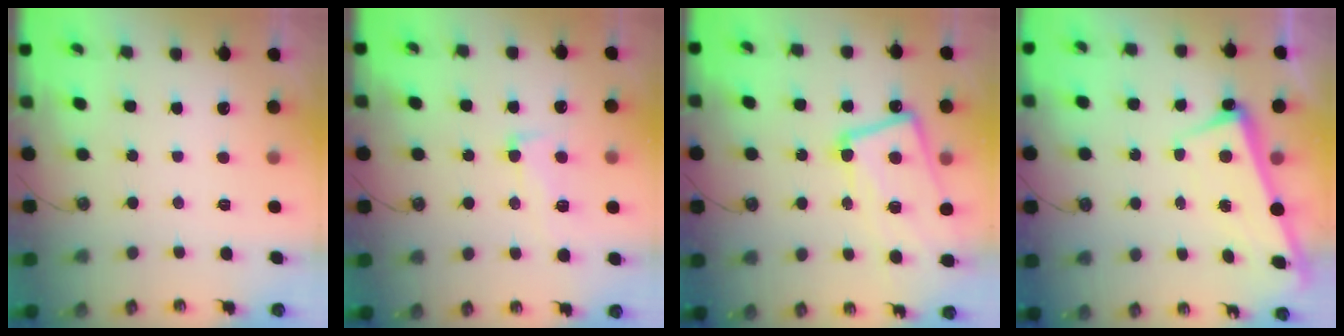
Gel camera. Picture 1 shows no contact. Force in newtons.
{"total": 6.3, "press": 5.9, "slide": 2.0}
{"total": 12.2, "press": 12.1, "slide": 1.7}
{"total": 2.2, "press": 2.2, "slide": 0.5}